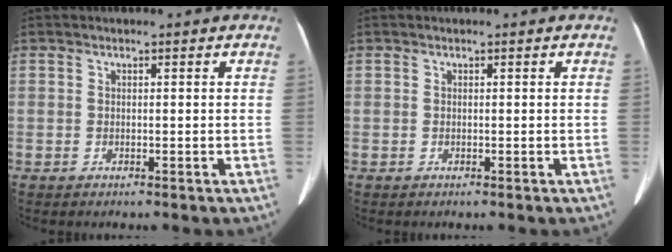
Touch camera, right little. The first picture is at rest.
{"total": 0.0}